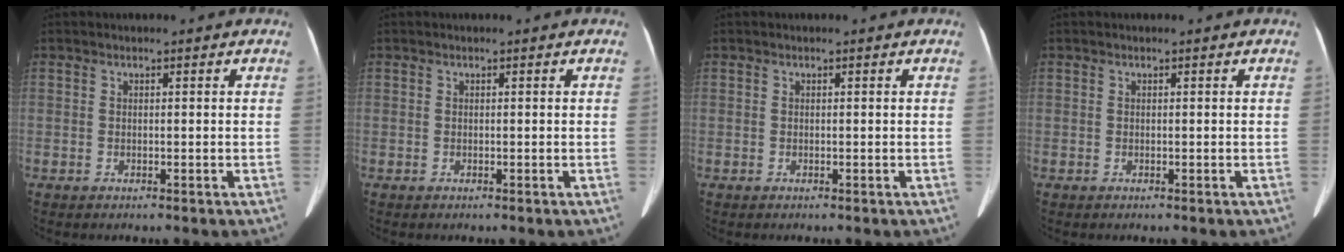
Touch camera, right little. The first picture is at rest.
{"total": 0.0}
{"total": 0.0}
{"total": 0.0}